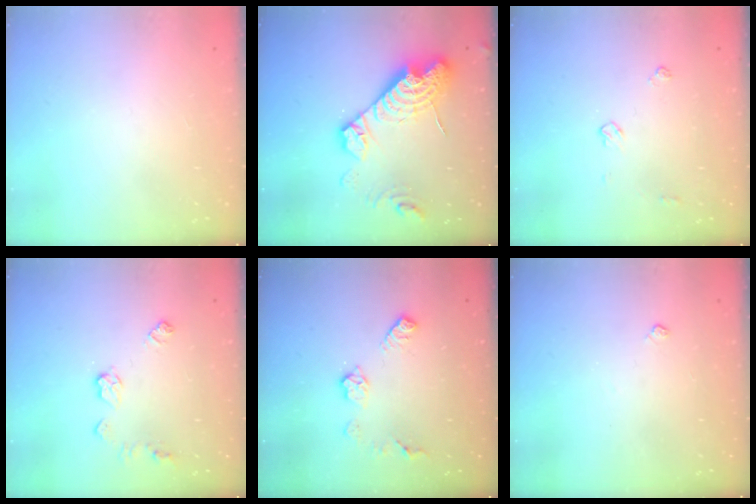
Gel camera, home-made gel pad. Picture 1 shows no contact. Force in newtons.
{"total": 18.7, "press": 18.6, "slide": 1.6}
{"total": 5.2, "press": 5.1, "slide": 0.8}
{"total": 7.8, "press": 7.8, "slide": 0.5}
{"total": 8.1, "press": 8.1, "slide": 0.2}
{"total": 3.2, "press": 3.1, "slide": 0.5}